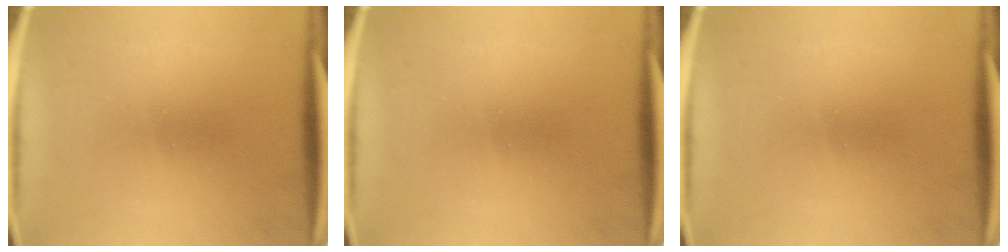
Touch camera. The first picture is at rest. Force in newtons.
{"total": 0.0}
{"total": 0.0}